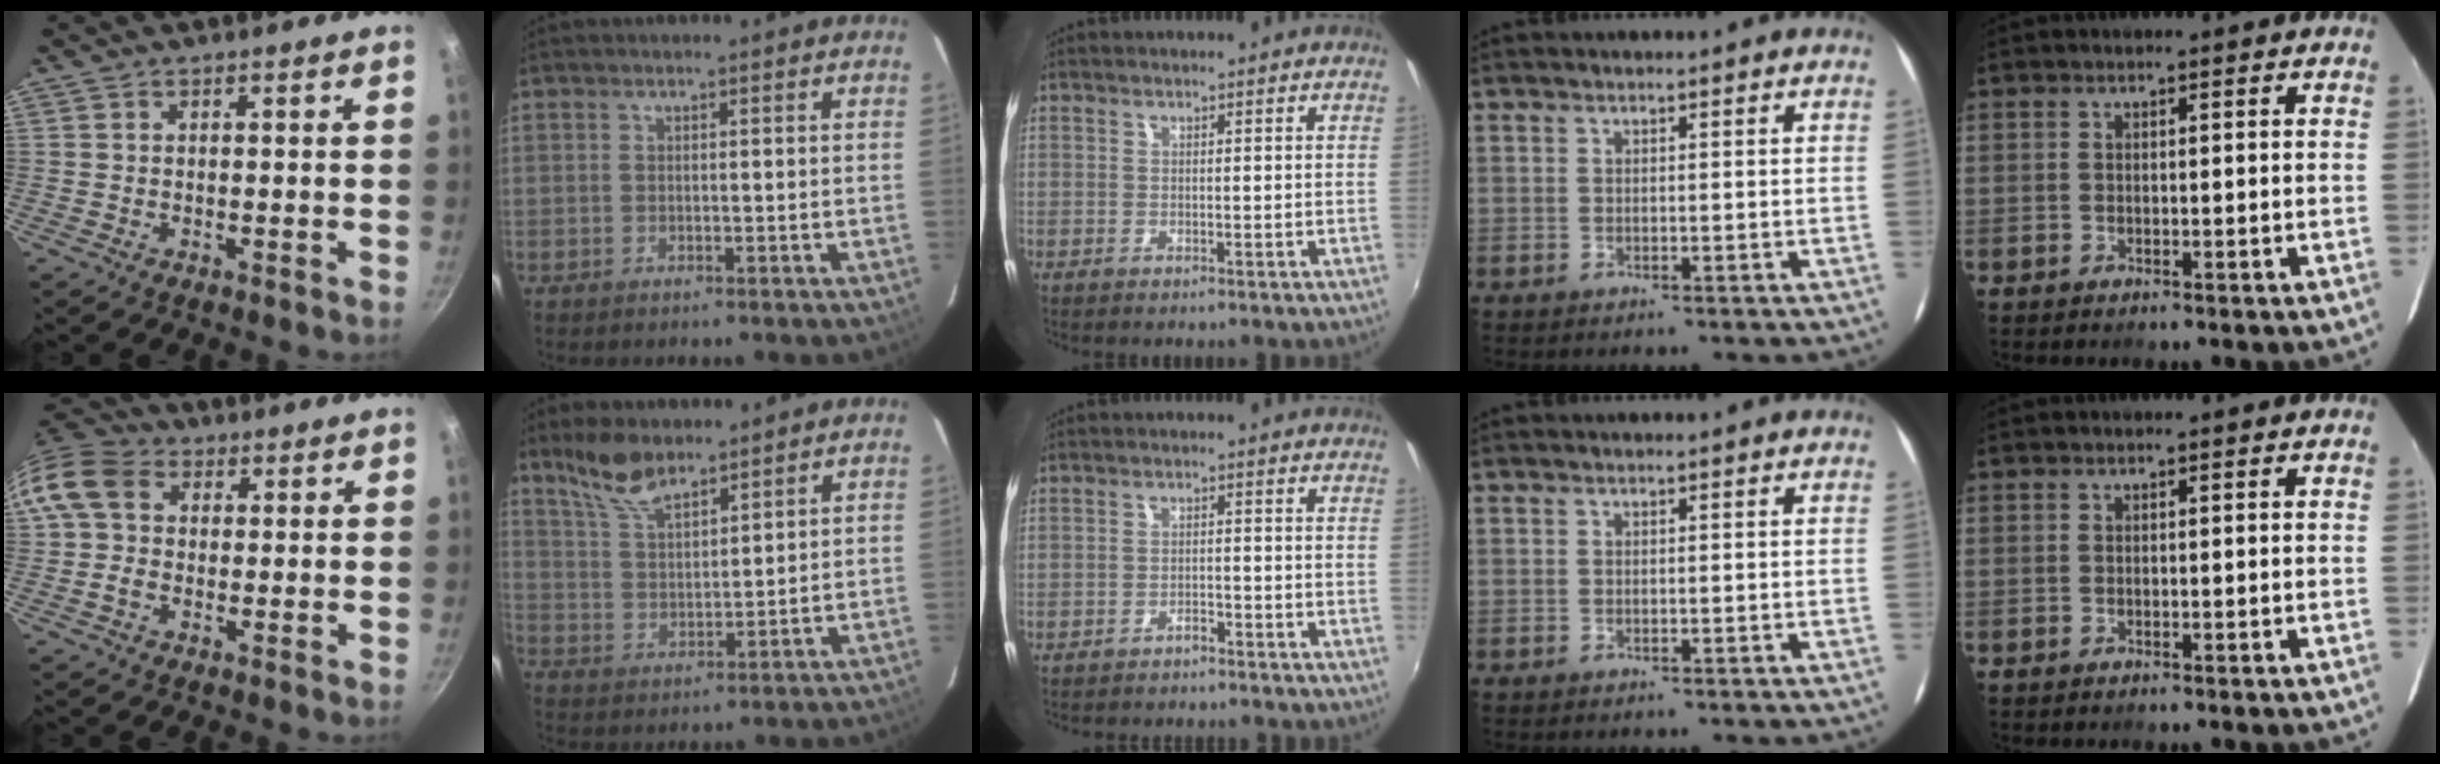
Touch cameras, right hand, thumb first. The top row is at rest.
{"thumb": {"total": 9.8, "force": [1.2, 7.9, 5.8], "torque": [-0.106, 0.017, 0.006]}, "index": {"total": 8.5, "force": [6.8, 2.9, 4.3], "torque": [-0.086, 0.013, 0.138]}, "middle": {"total": 3.7, "force": [-3.4, 1.0, 0.9], "torque": [-0.036, -0.006, -0.050]}}